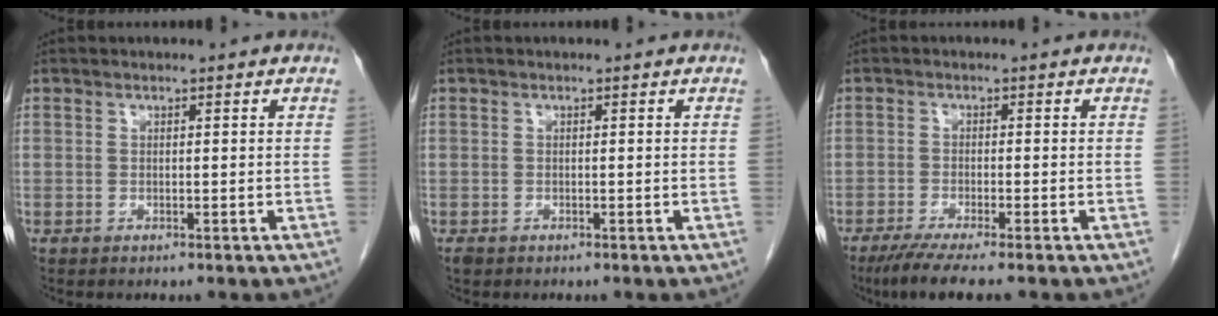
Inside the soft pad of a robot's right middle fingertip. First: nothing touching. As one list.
[{"total": 0.6, "force": [-0.4, 0.4, 0.3], "torque": [-0.010, 0.000, -0.006]}, {"total": 6.1, "force": [-4.6, 0.0, 4.0], "torque": [-0.068, -0.017, -0.076]}]